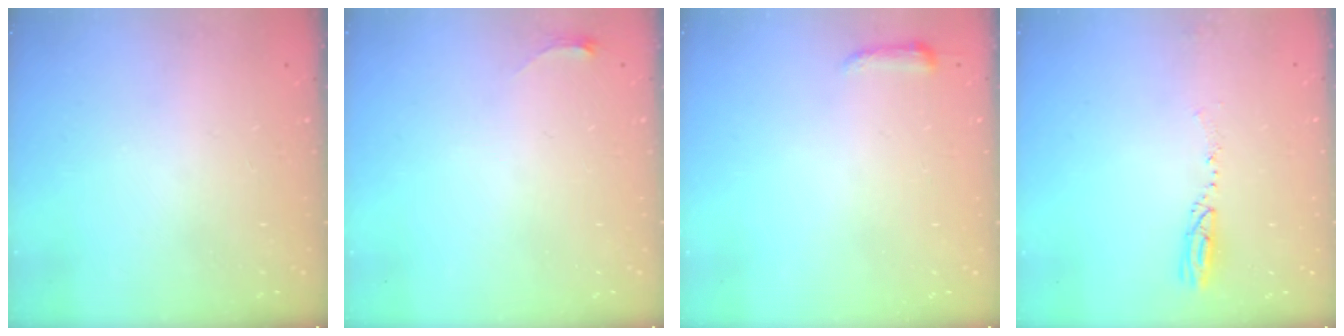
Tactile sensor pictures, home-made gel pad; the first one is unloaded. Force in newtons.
{"total": 2.8, "press": 2.8, "slide": 0.4}
{"total": 3.2, "press": 3.2, "slide": 0.7}
{"total": 3.5, "press": 3.4, "slide": 0.7}